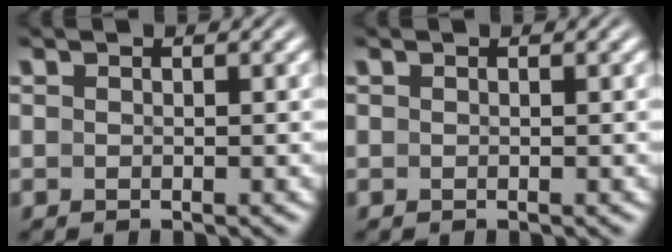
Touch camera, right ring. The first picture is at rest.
{"total": 0.0}